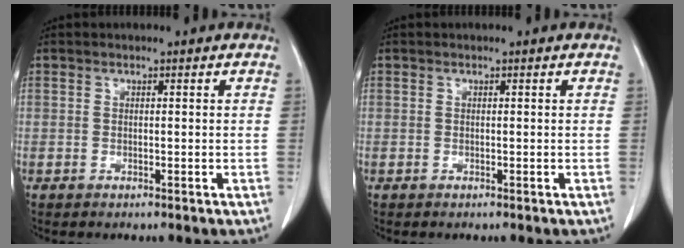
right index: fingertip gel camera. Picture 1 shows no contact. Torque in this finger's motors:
{"motor_torque": [0.00, 0.00, 0.01, 0.00]}